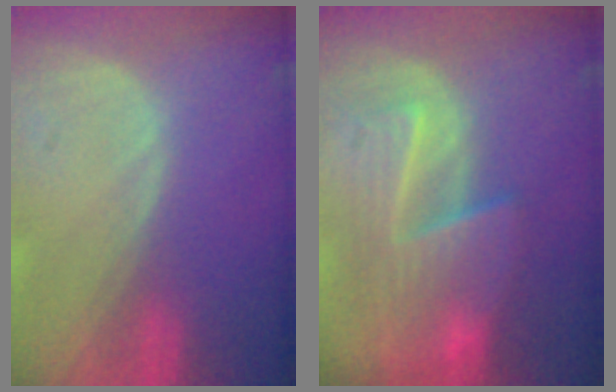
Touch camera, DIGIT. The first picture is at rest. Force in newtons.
{"total": 7.7, "press": 7.6, "slide": 1.4}